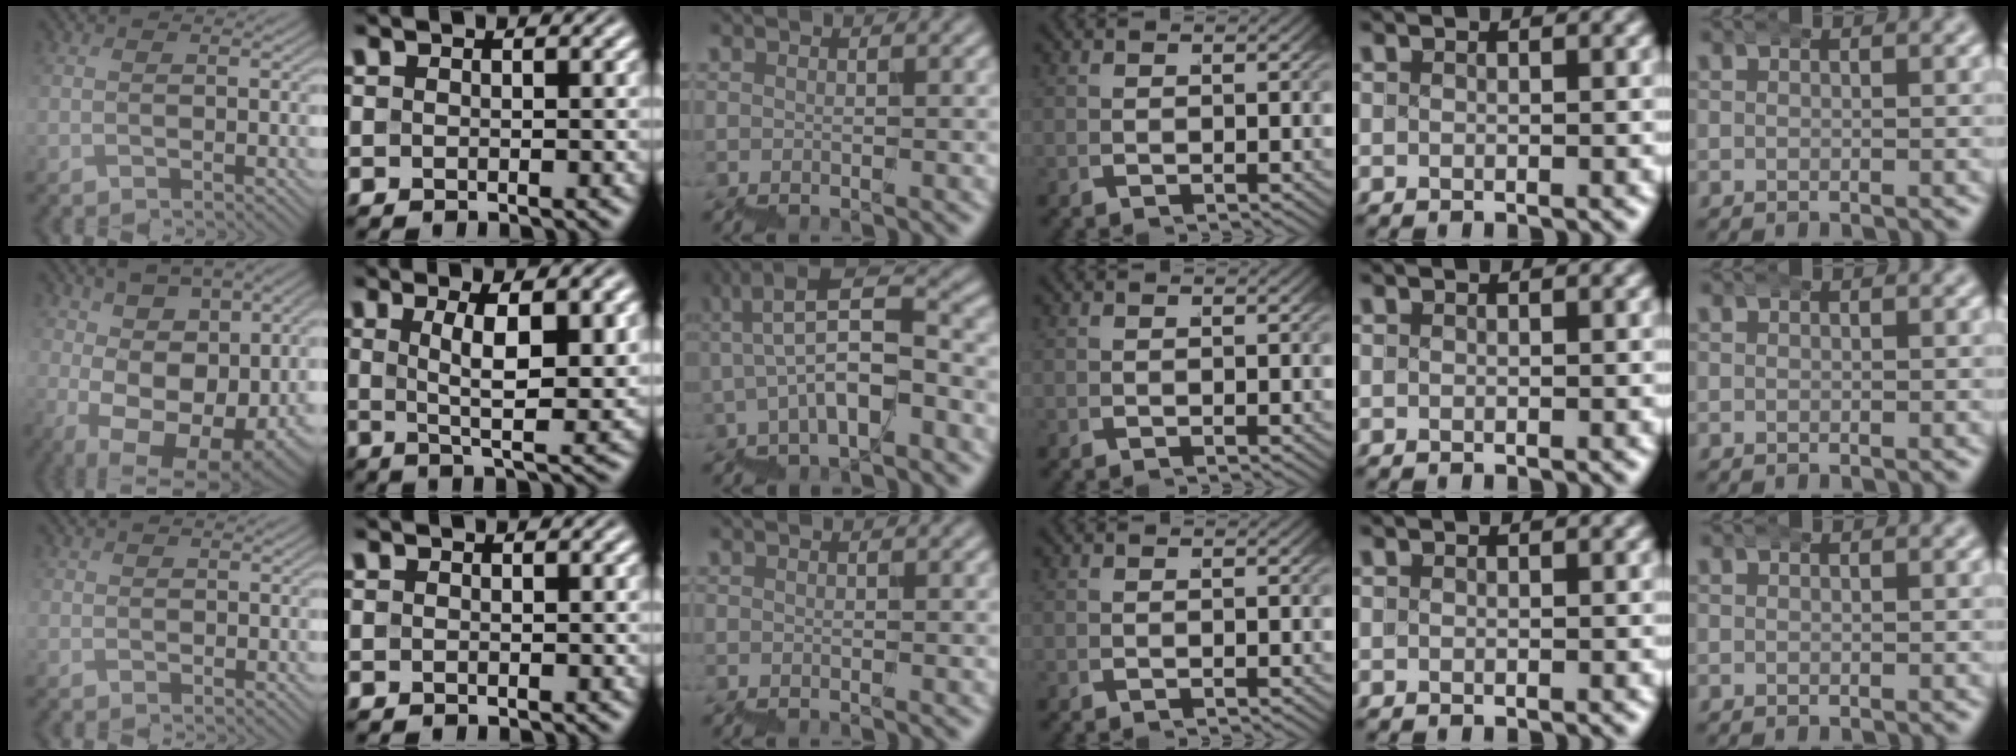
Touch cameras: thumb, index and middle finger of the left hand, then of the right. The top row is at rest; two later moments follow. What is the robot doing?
{"motion": "wrap", "object": "bubble wrap"}